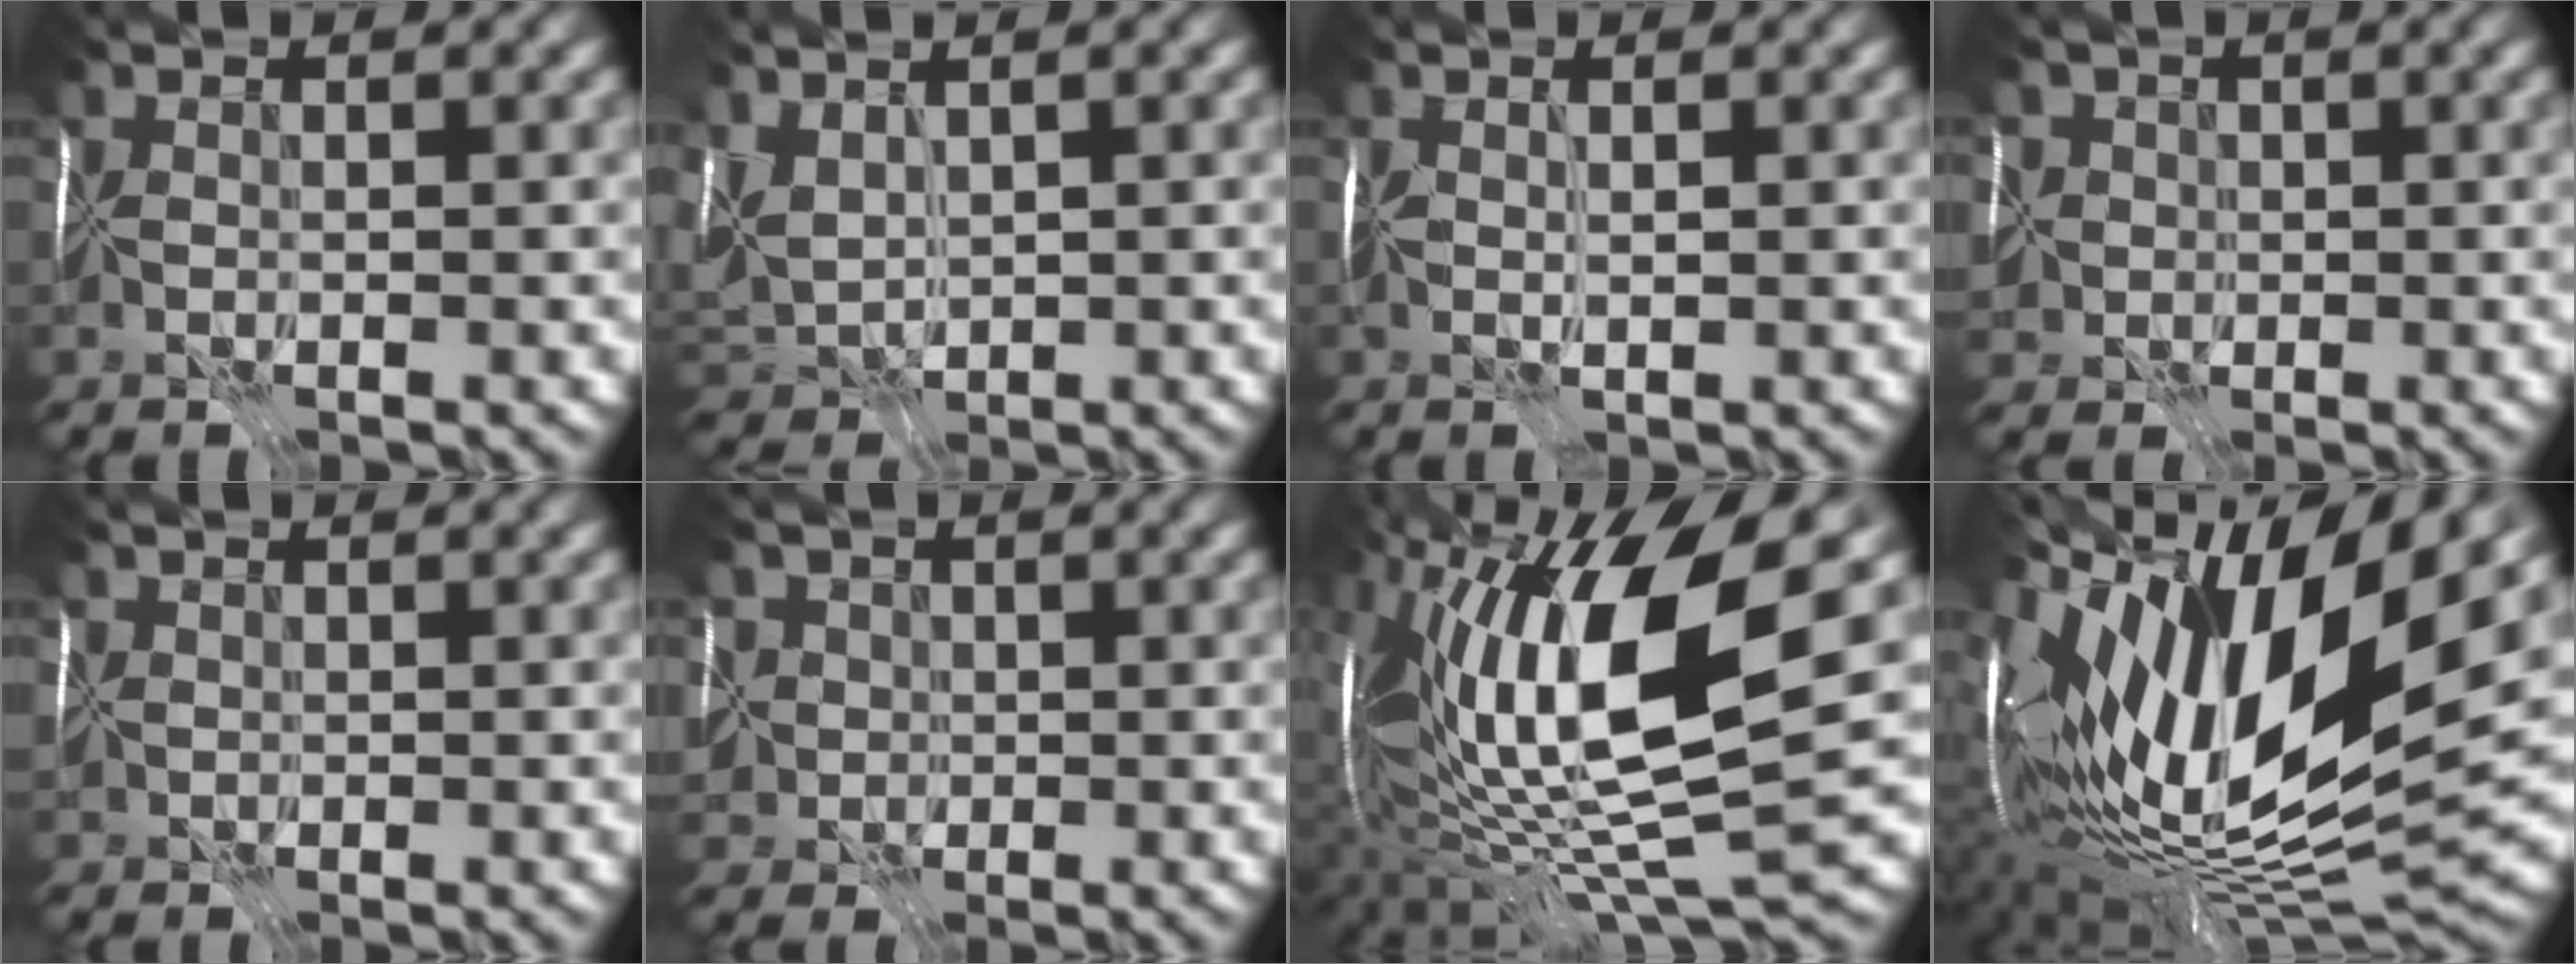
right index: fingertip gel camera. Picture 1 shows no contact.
{"total": 2.0, "force": [1.0, 1.0, 1.4], "torque": [-0.024, 0.000, 0.018]}
{"total": 1.0, "force": [-0.1, -1.0, -0.2], "torque": [0.015, -0.007, 0.000]}
{"total": 4.5, "force": [-0.3, 4.1, 1.8], "torque": [-0.037, 0.017, -0.037]}
{"total": 2.7, "force": [-0.5, 2.4, 1.0], "torque": [-0.027, 0.007, -0.015]}
{"total": 5.2, "force": [-0.1, 4.6, 2.4], "torque": [-0.048, 0.015, -0.034]}
{"total": 15.5, "force": [2.2, 4.4, 14.7], "torque": [-0.268, -0.012, 0.049]}
{"total": 17.0, "force": [3.5, 5.9, 15.5], "torque": [-0.277, 0.004, 0.054]}